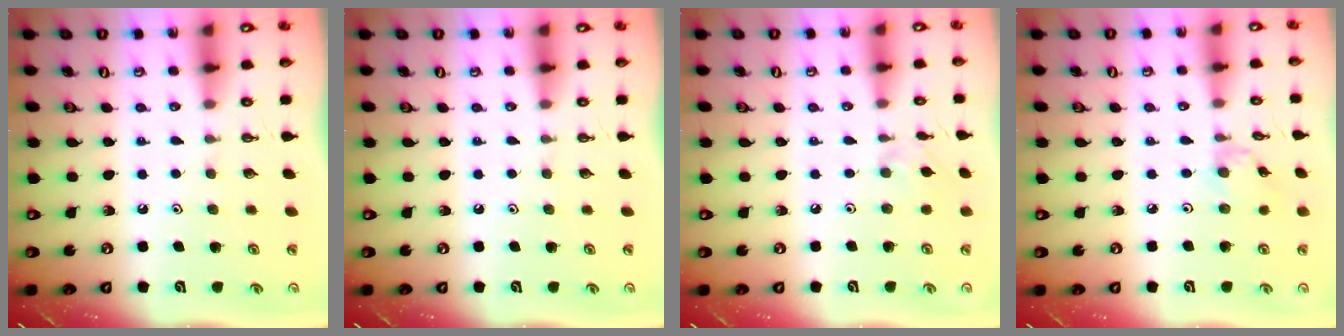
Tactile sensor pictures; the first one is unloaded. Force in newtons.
{"total": 0.0}
{"total": 1.8, "press": 1.7, "slide": 0.5}
{"total": 2.6, "press": 2.5, "slide": 0.5}